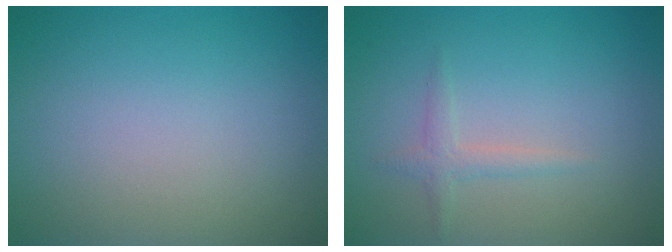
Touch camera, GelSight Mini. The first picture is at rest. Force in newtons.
{"total": 1.3, "press": 1.3, "slide": 0.1}